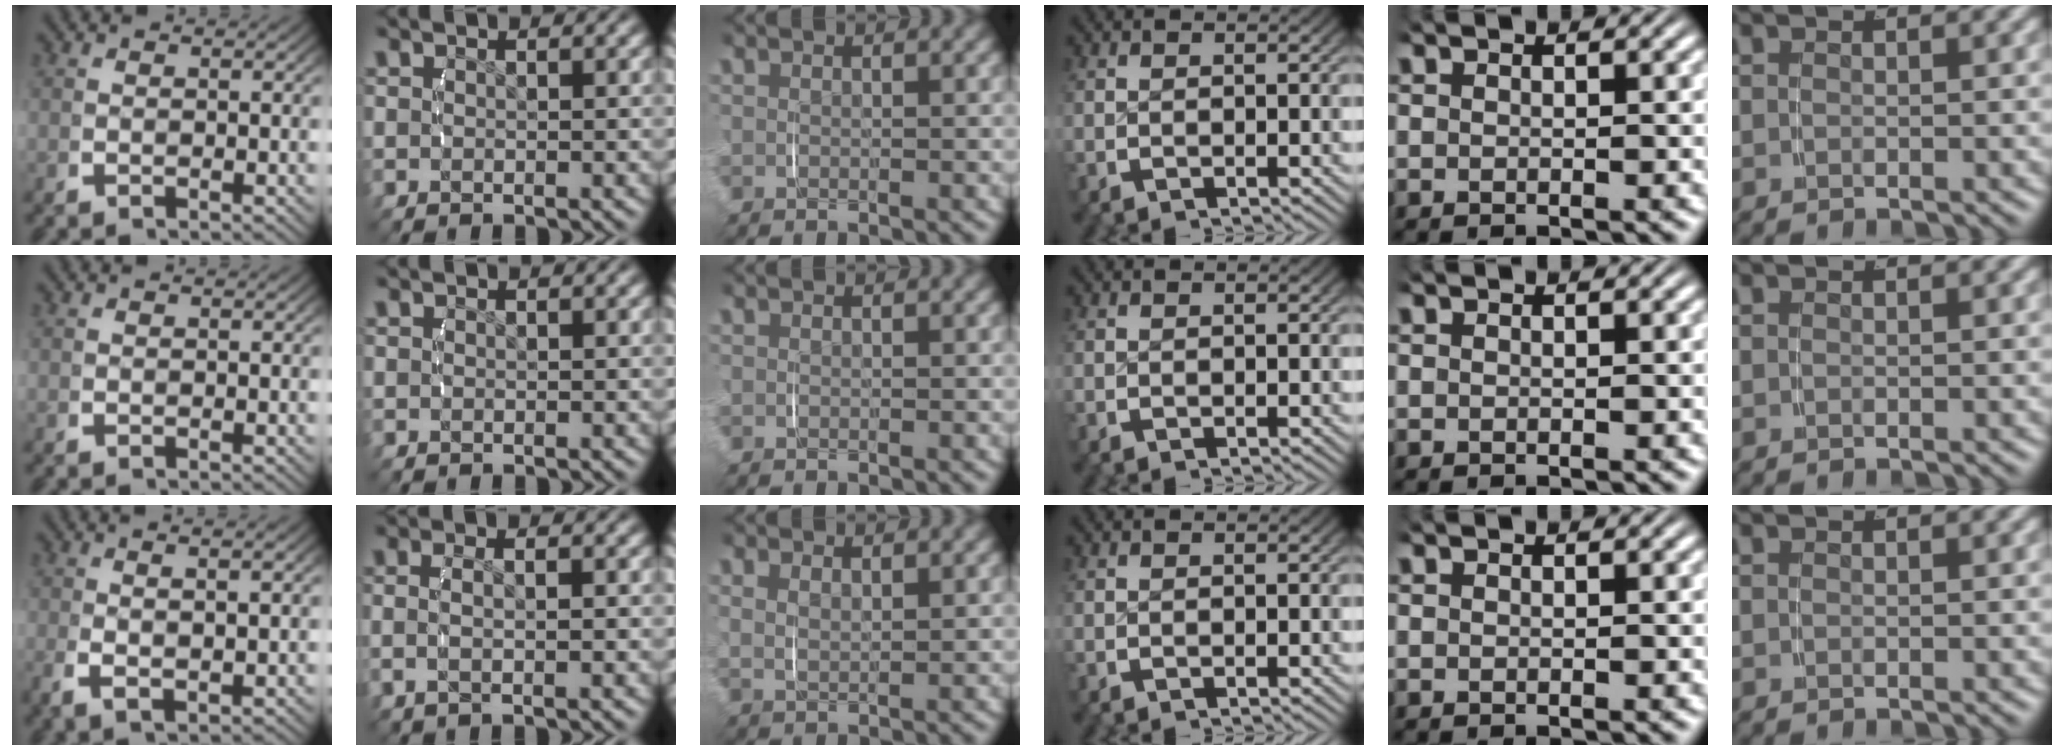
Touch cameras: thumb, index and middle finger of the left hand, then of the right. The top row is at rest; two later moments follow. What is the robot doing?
{"motion": "lift_and_place", "object": "scarf"}